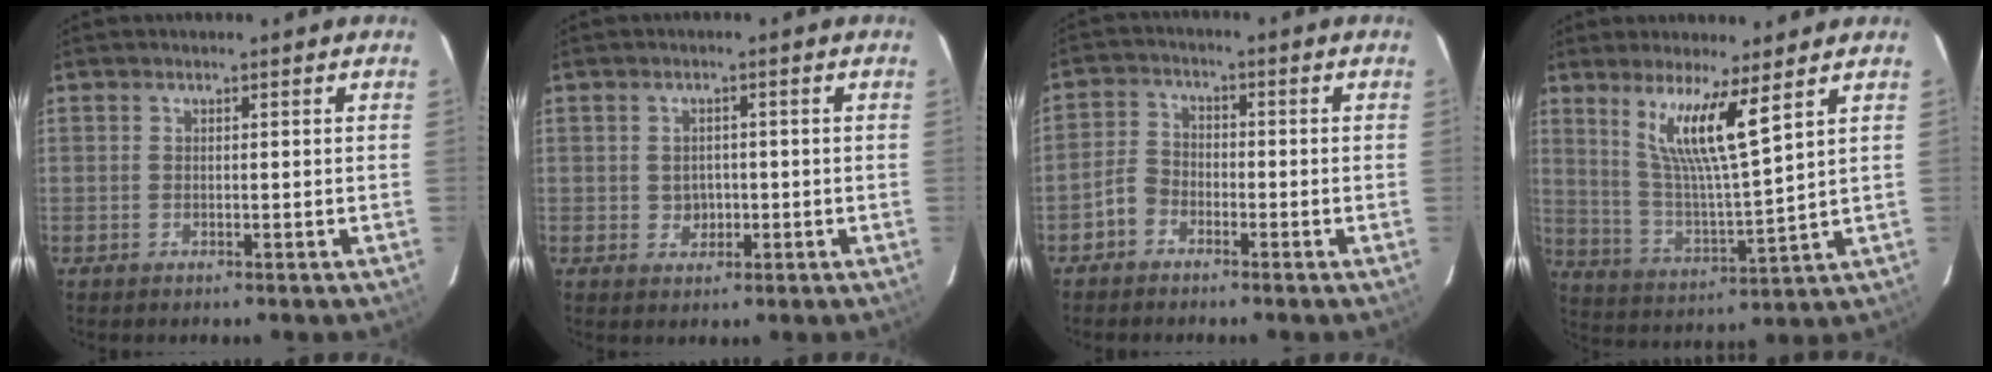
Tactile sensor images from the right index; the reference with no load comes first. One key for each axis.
{"total": 2.9, "fx": -0.4, "fy": 2.6, "fz": 1.1, "tx": -0.018, "ty": 0.006, "tz": 0.000}
{"total": 4.0, "fx": -2.7, "fy": 2.7, "fz": 1.3, "tx": -0.028, "ty": 0.015, "tz": -0.053}
{"total": 10.2, "fx": 6.8, "fy": 0.7, "fz": 7.6, "tx": -0.133, "ty": -0.014, "tz": 0.136}